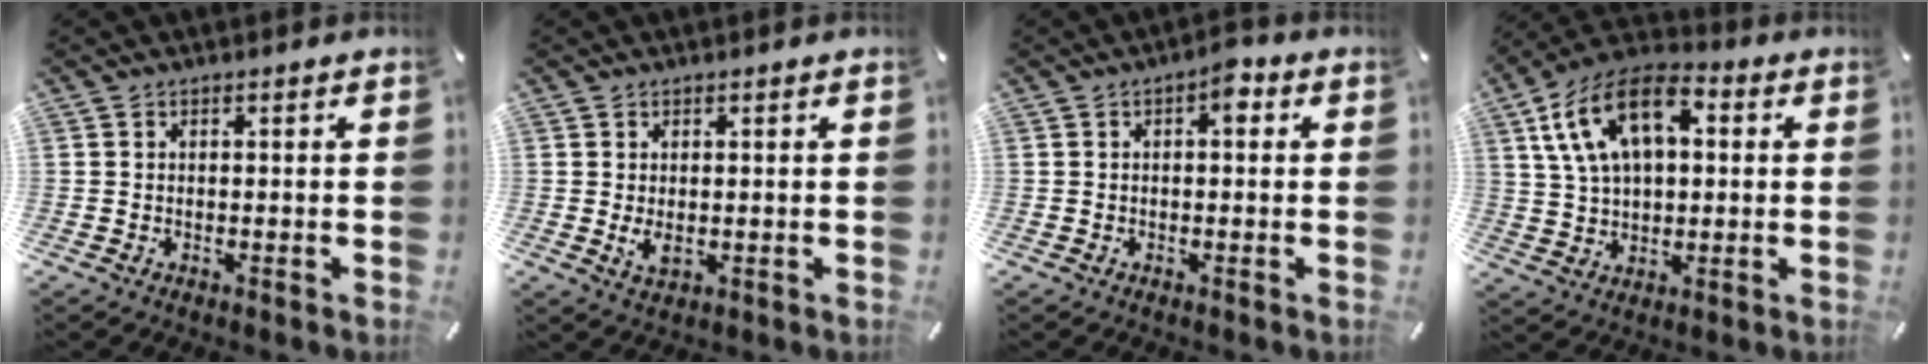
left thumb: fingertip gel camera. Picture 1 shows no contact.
{"total": 3.0, "force": [0.0, 1.8, 2.4], "torque": [-0.051, -0.006, -0.005]}
{"total": 3.7, "force": [0.7, 1.8, 3.1], "torque": [-0.042, 0.004, 0.003]}
{"total": 15.1, "force": [5.4, 9.5, 10.5], "torque": [-0.220, 0.003, 0.097]}